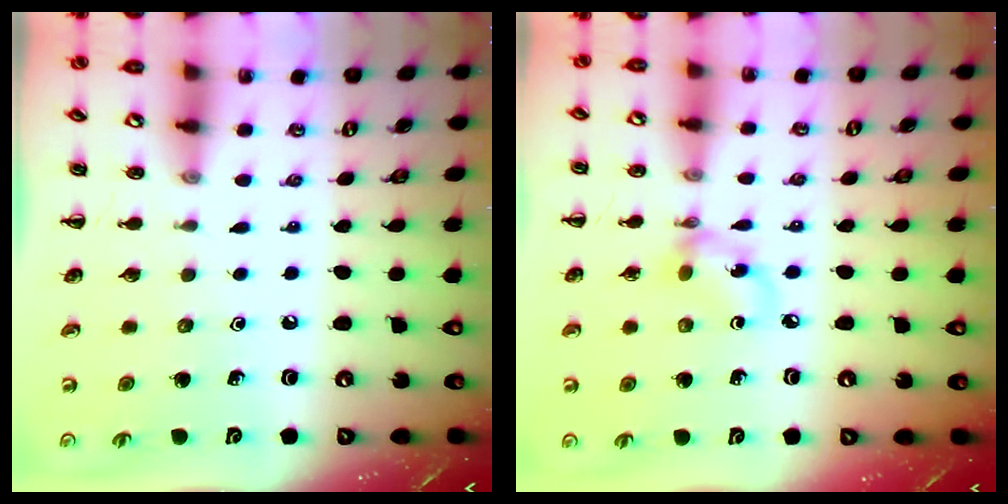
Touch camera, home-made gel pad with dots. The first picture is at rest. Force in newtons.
{"total": 5.6, "press": 5.6, "slide": 0.5}